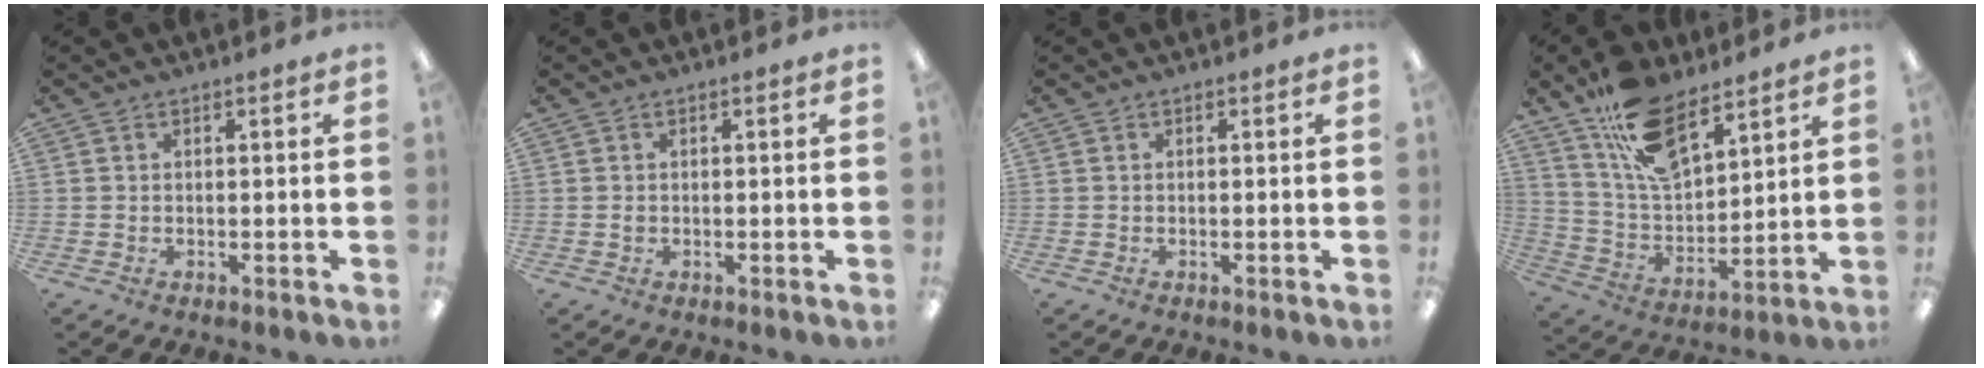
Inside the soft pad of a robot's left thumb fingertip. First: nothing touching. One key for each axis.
{"total": 0.6, "fx": -0.1, "fy": 0.4, "fz": 0.5, "tx": -0.010, "ty": 0.002, "tz": -0.003}
{"total": 0.0}
{"total": 15.8, "fx": 10.8, "fy": 7.3, "fz": 8.9, "tx": -0.168, "ty": -0.050, "tz": 0.199}